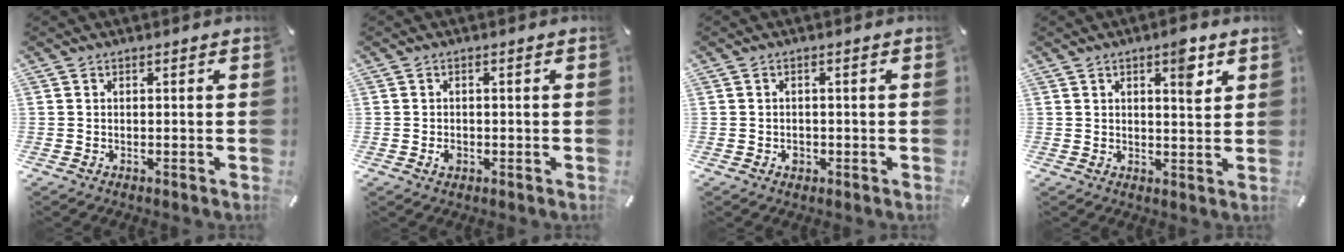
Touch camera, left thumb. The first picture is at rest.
{"total": 1.8, "force": [-0.5, 1.2, 1.2], "torque": [-0.029, 0.000, -0.011]}
{"total": 1.6, "force": [-0.5, 1.3, 0.8], "torque": [-0.016, 0.003, -0.012]}
{"total": 6.1, "force": [3.1, 2.3, 4.8], "torque": [-0.053, -0.016, 0.043]}